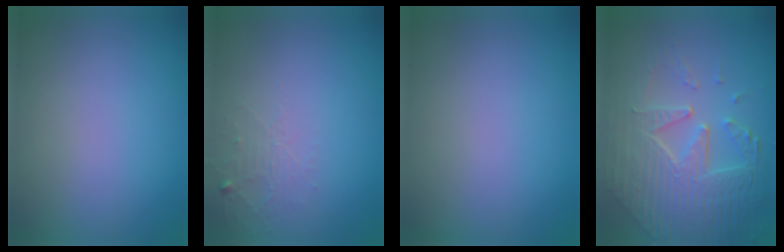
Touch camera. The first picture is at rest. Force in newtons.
{"total": 1.7, "press": 1.7, "slide": 0.3}
{"total": 0.0}
{"total": 8.7, "press": 6.0, "slide": 6.3}